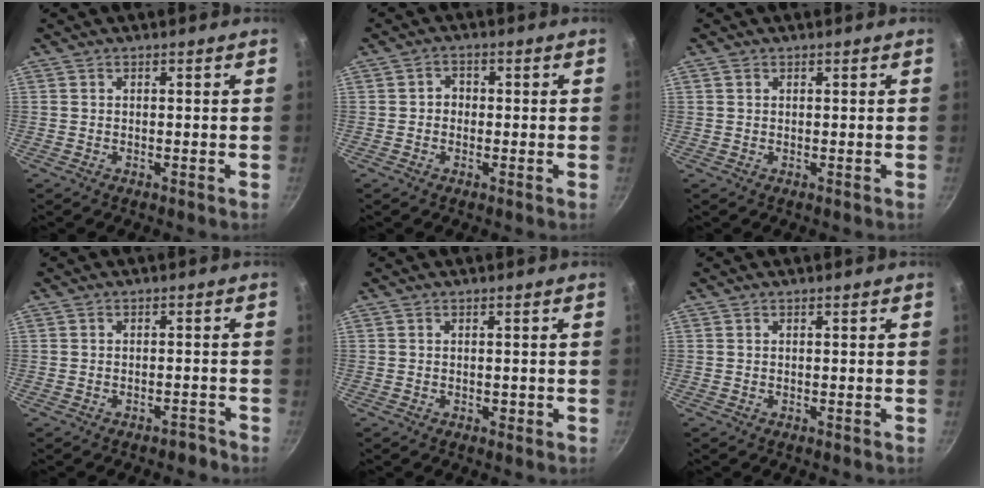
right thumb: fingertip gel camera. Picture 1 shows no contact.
{"total": 2.5, "force": [-0.2, 2.2, 1.2], "torque": [-0.003, 0.008, -0.005]}
{"total": 0.9, "force": [0.4, 0.7, 0.4], "torque": [-0.005, 0.001, 0.006]}
{"total": 1.9, "force": [-1.6, 0.8, 0.6], "torque": [0.006, 0.028, -0.011]}
{"total": 1.0, "force": [-0.2, 0.7, 0.7], "torque": [-0.006, 0.002, -0.004]}
{"total": 0.0}